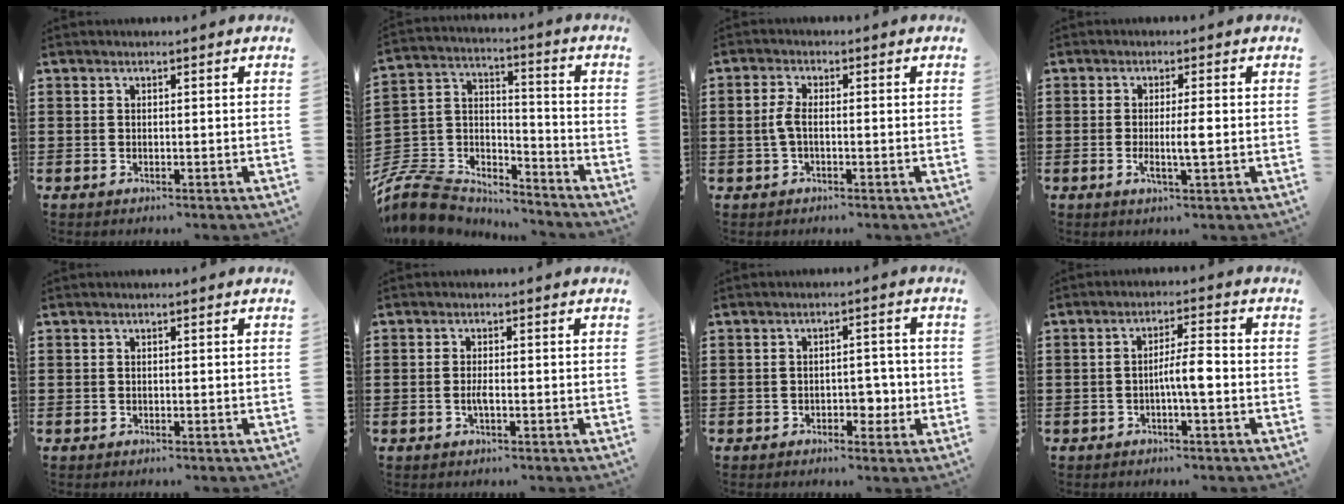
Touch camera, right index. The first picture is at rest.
{"total": 8.6, "force": [-7.8, 3.2, 1.9], "torque": [-0.067, 0.006, -0.157]}
{"total": 2.7, "force": [-0.3, 1.2, 2.5], "torque": [-0.063, -0.003, -0.010]}
{"total": 3.5, "force": [-0.6, 0.1, 3.5], "torque": [-0.069, -0.008, -0.014]}
{"total": 0.0}
{"total": 1.9, "force": [-0.8, 0.2, 1.7], "torque": [-0.040, -0.007, -0.015]}
{"total": 3.7, "force": [-1.3, 2.2, 2.6], "torque": [-0.033, -0.003, -0.029]}
{"total": 4.3, "force": [-1.1, 0.8, 4.1], "torque": [-0.074, 0.005, -0.023]}